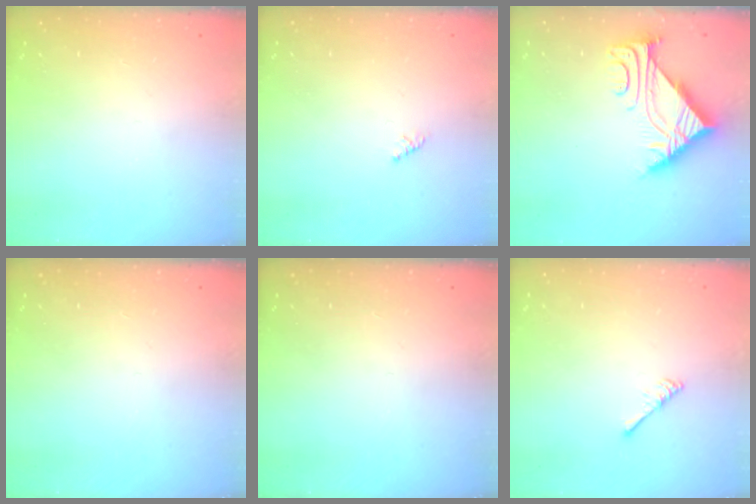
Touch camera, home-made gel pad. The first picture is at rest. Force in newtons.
{"total": 1.5, "press": 1.4, "slide": 0.4}
{"total": 6.6, "press": 6.6, "slide": 0.8}
{"total": 0.0}
{"total": 0.0}
{"total": 2.5, "press": 2.5, "slide": 0.4}